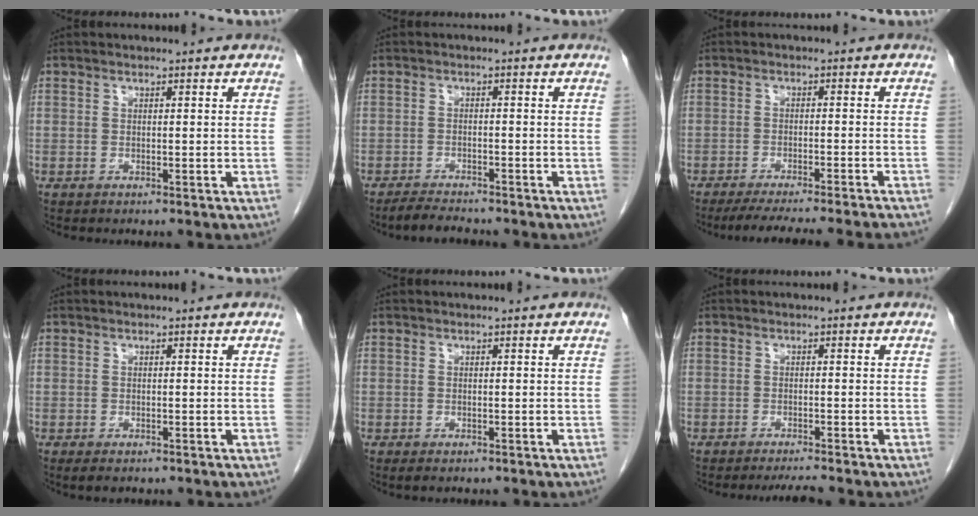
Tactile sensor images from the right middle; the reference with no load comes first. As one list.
[{"total": 3.7, "force": [-3.4, 0.3, 1.3], "torque": [-0.031, -0.016, -0.059]}, {"total": 15.3, "force": [-13.8, -0.5, 6.5], "torque": [-0.087, -0.035, -0.185]}, {"total": 1.6, "force": [-1.1, 0.7, 1.0], "torque": [-0.019, -0.004, -0.009]}, {"total": 1.1, "force": [-0.7, 0.5, 0.7], "torque": [-0.015, -0.003, -0.004]}, {"total": 2.3, "force": [-2.1, -0.6, 0.8], "torque": [-0.018, -0.011, -0.034]}]